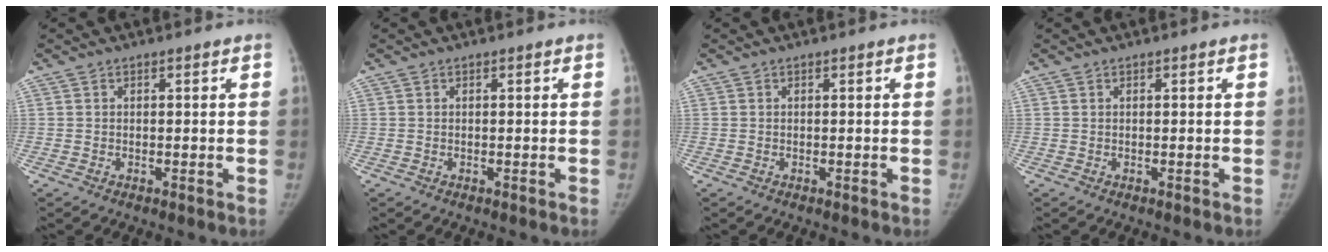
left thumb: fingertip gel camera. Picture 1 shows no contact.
{"total": 0.0}
{"total": 0.0}
{"total": 0.0}